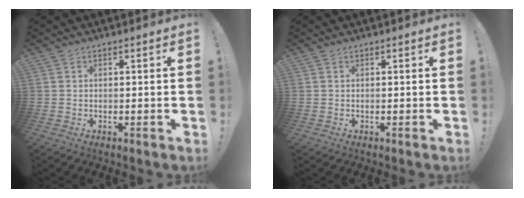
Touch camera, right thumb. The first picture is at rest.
{"total": 0.0}